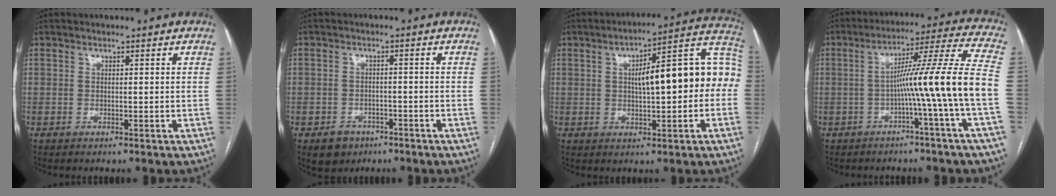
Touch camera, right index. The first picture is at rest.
{"total": 4.0, "force": [-2.3, 3.1, 0.8], "torque": [-0.008, 0.009, -0.028]}
{"total": 16.0, "force": [0.8, 4.0, 15.4], "torque": [-0.208, 0.053, 0.015]}
{"total": 13.8, "force": [-3.2, -3.0, 13.1], "torque": [-0.188, 0.017, -0.057]}